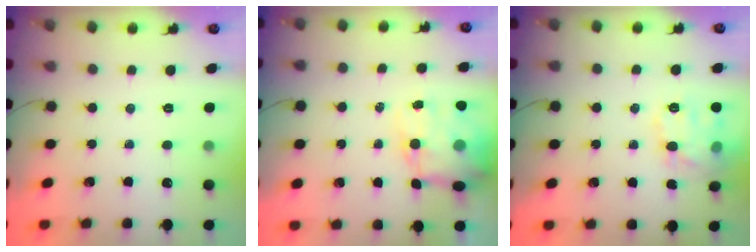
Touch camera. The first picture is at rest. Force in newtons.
{"total": 13.8, "press": 13.3, "slide": 3.5}
{"total": 13.5, "press": 13.5, "slide": 0.5}